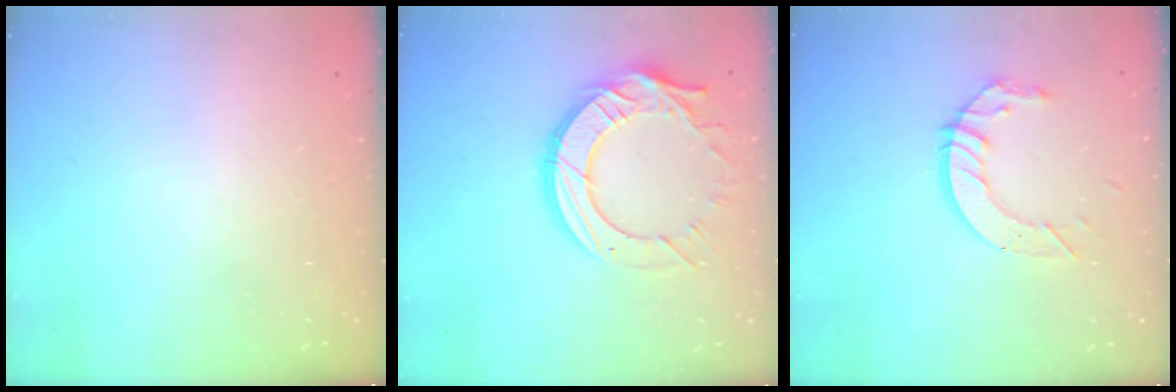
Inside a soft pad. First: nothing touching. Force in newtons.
{"total": 17.4, "press": 17.3, "slide": 1.7}
{"total": 8.9, "press": 8.9, "slide": 0.7}